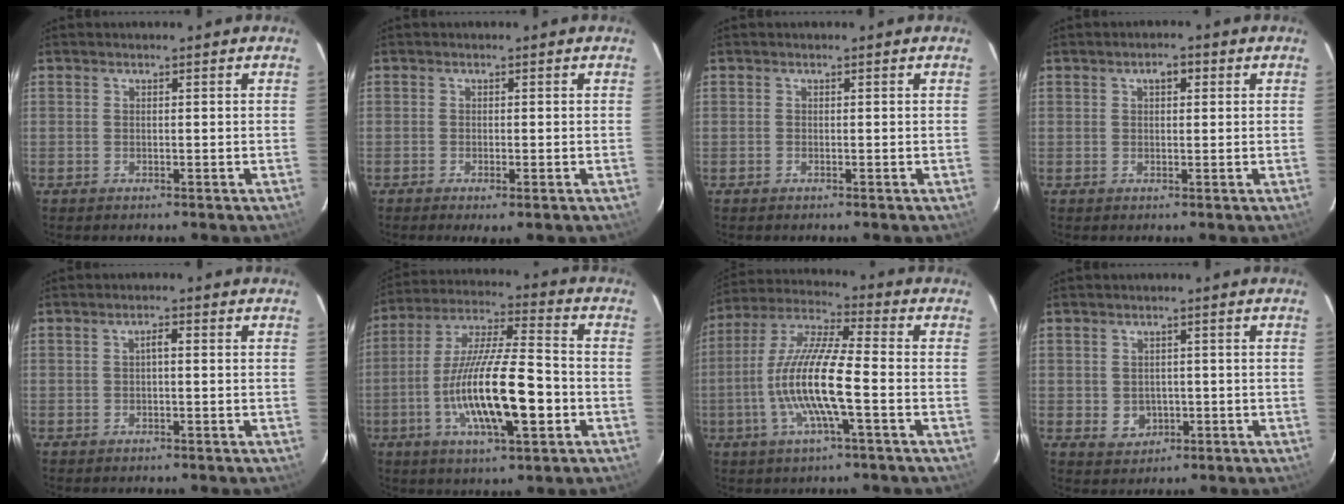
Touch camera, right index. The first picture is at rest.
{"total": 1.6, "force": [-0.8, 0.3, 1.3], "torque": [-0.027, -0.006, -0.013]}
{"total": 0.0}
{"total": 2.4, "force": [0.9, 1.4, 1.8], "torque": [-0.026, 0.011, 0.013]}
{"total": 1.4, "force": [0.0, 0.5, 1.3], "torque": [-0.024, 0.009, -0.002]}
{"total": 18.0, "force": [-5.1, 4.0, 16.8], "torque": [-0.319, -0.010, -0.092]}
{"total": 13.8, "force": [-3.5, 1.7, 13.2], "torque": [-0.265, -0.002, -0.070]}
{"total": 3.8, "force": [-0.4, 3.7, 1.0], "torque": [-0.025, 0.006, 0.007]}